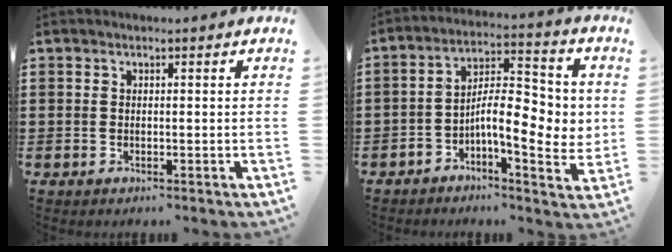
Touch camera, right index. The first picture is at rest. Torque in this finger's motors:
{"motor_torque": [1.15, -0.71, 0.38, 0.10]}